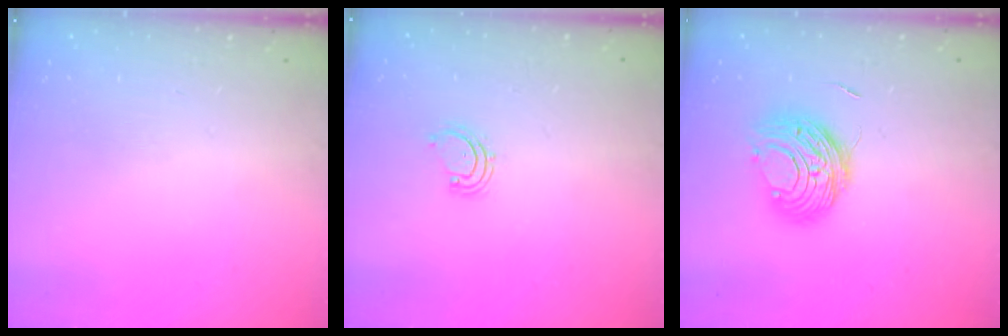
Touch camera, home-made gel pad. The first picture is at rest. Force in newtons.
{"total": 2.6, "press": 2.6, "slide": 0.3}
{"total": 10.4, "press": 10.3, "slide": 1.0}